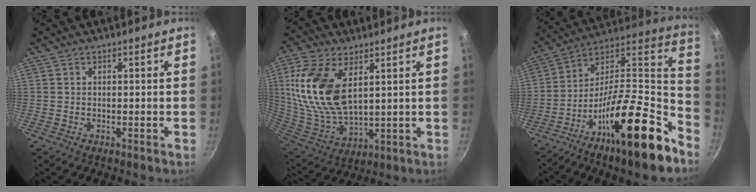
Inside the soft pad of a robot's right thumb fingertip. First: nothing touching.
{"total": 18.3, "force": [5.5, 9.6, 14.5], "torque": [-0.294, -0.024, 0.117]}
{"total": 27.1, "force": [-14.6, 7.8, 21.5], "torque": [-0.285, 0.086, -0.255]}